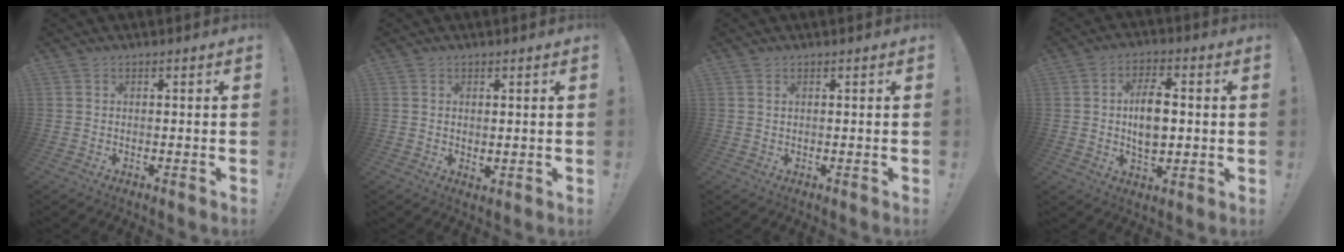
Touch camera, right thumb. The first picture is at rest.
{"total": 1.8, "force": [0.9, 1.0, 1.2], "torque": [-0.006, -0.008, 0.015]}
{"total": 0.9, "force": [0.5, 0.4, 0.6], "torque": [-0.011, -0.001, 0.010]}
{"total": 10.2, "force": [0.2, 6.2, 8.1], "torque": [-0.141, 0.004, -0.001]}